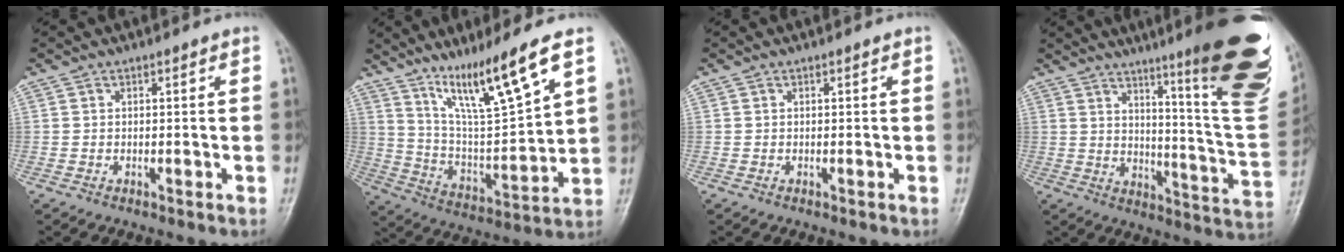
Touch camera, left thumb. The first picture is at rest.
{"total": 15.4, "force": [9.9, 1.3, 11.8], "torque": [-0.204, -0.063, 0.193]}
{"total": 0.0}
{"total": 25.7, "force": [14.1, 3.4, 21.2], "torque": [-0.231, -0.074, 0.195]}